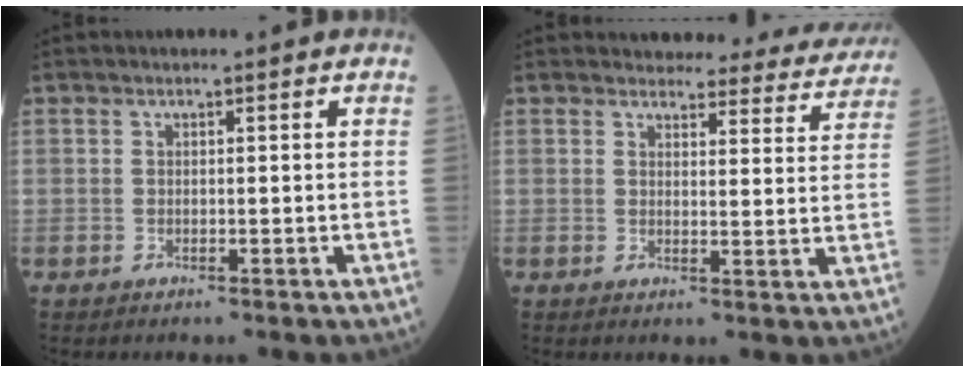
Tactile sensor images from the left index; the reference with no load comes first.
{"total": 15.1, "force": [14.5, 3.6, 2.2], "torque": [0.011, -0.040, 0.142]}